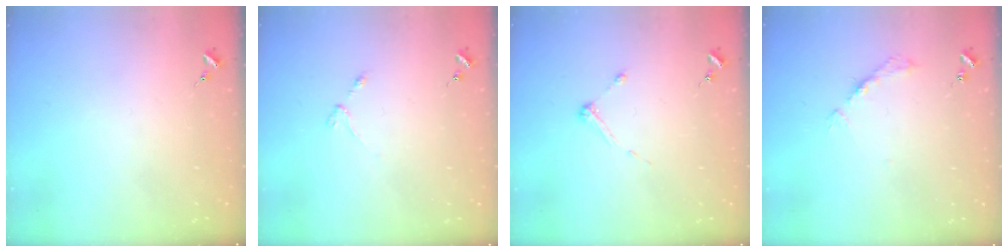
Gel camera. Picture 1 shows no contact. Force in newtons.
{"total": 2.9, "press": 2.8, "slide": 0.4}
{"total": 4.1, "press": 4.1, "slide": 0.5}
{"total": 5.0, "press": 5.0, "slide": 0.7}